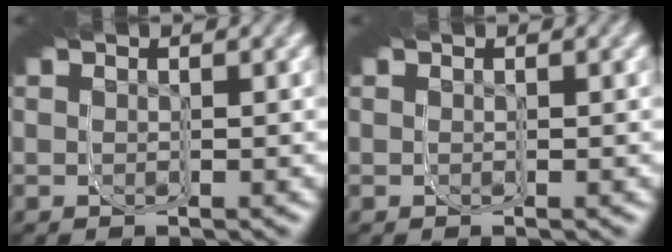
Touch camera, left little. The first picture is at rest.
{"total": 0.0}